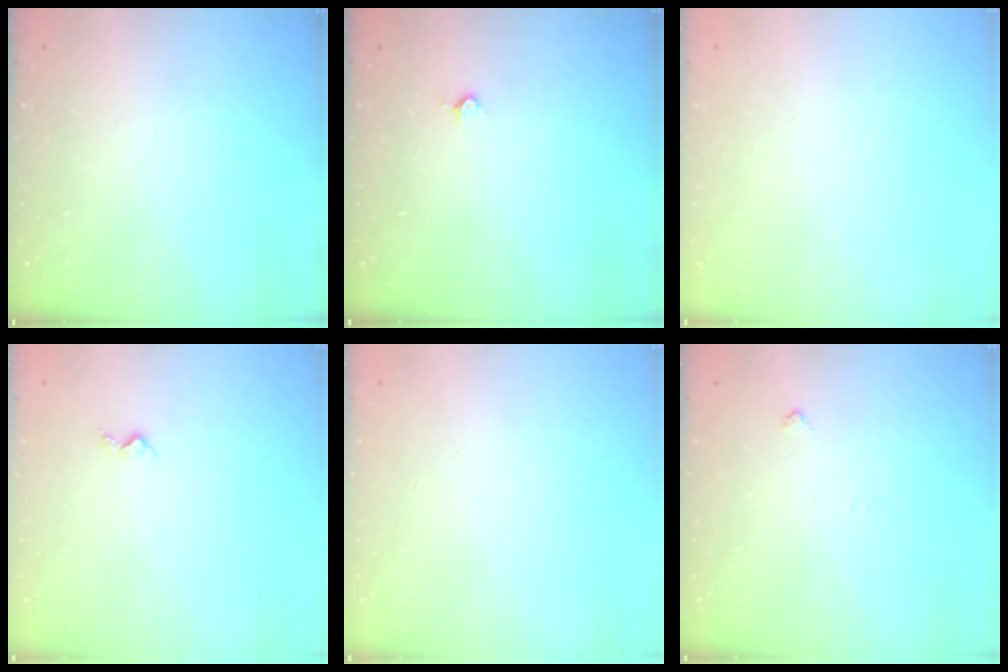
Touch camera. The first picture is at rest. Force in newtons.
{"total": 2.7, "press": 2.7, "slide": 0.5}
{"total": 0.0}
{"total": 3.4, "press": 3.4, "slide": 0.5}
{"total": 0.0}
{"total": 4.3, "press": 4.2, "slide": 0.7}